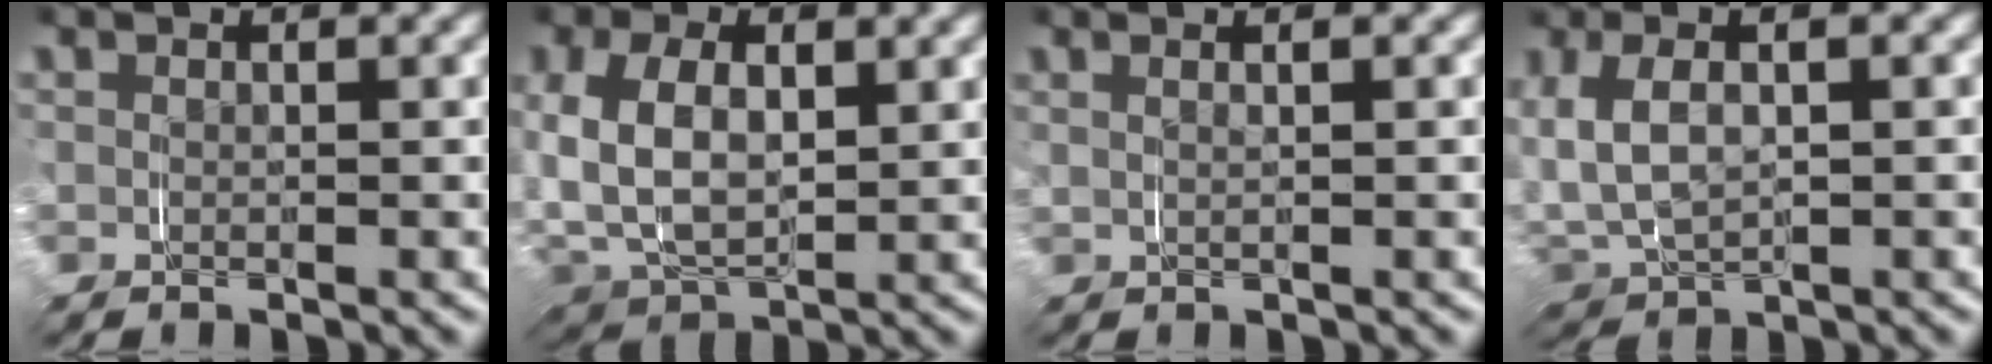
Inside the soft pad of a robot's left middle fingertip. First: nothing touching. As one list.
[{"total": 4.0, "force": [0.9, 3.3, 2.1], "torque": [-0.057, -0.011, 0.010]}, {"total": 1.4, "force": [1.0, -0.9, 0.2], "torque": [0.009, 0.011, 0.015]}, {"total": 2.5, "force": [0.6, 1.9, 1.6], "torque": [-0.044, -0.007, 0.012]}]